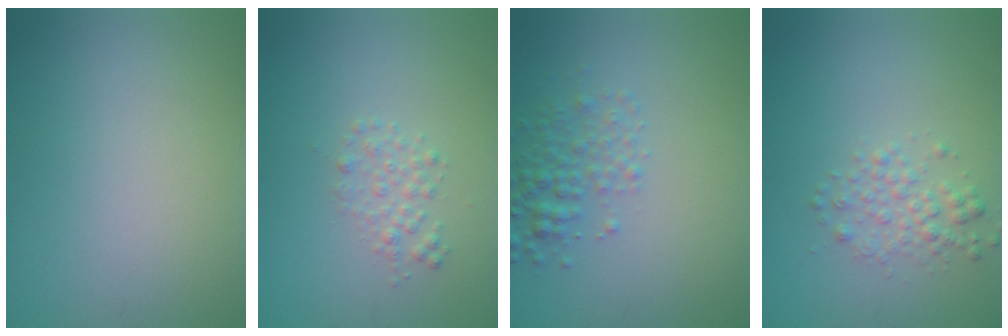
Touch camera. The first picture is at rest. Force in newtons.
{"total": 1.5, "press": 1.5, "slide": 0.0}
{"total": 2.6, "press": 2.6, "slide": 0.1}
{"total": 2.1, "press": 2.1, "slide": 0.1}